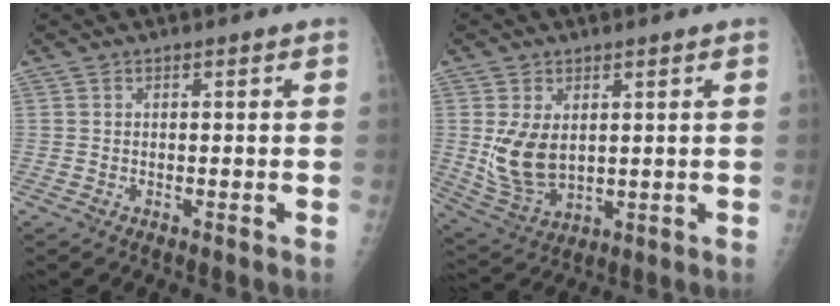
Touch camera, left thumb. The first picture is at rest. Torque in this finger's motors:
{"motor_torque": [0.38, 0.28, 0.96, -0.12, 0.15]}